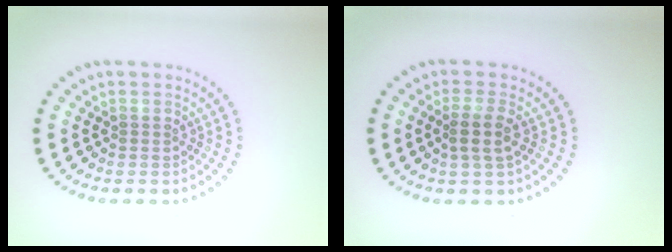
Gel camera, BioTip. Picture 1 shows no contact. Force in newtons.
{"total": 2.1, "press": 1.8, "slide": 1.1}